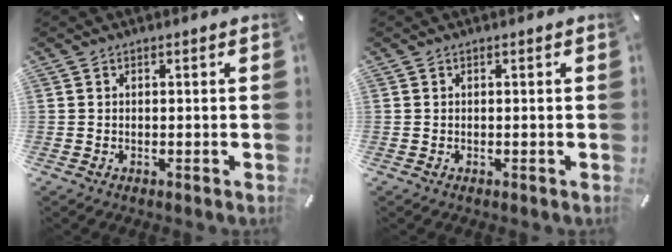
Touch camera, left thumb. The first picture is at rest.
{"total": 0.0}